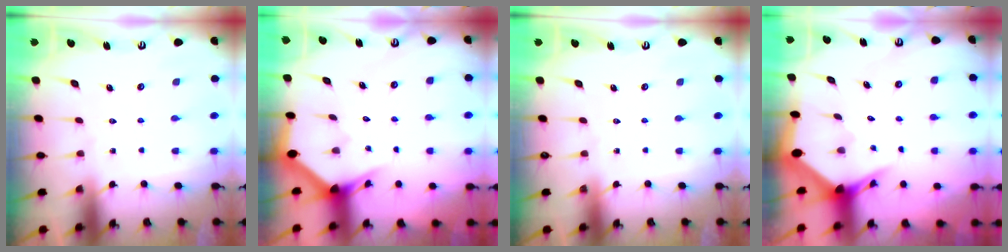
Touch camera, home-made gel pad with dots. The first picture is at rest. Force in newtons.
{"total": 2.7, "press": 2.7, "slide": 0.1}
{"total": 0.0}
{"total": 3.6, "press": 3.6, "slide": 0.3}